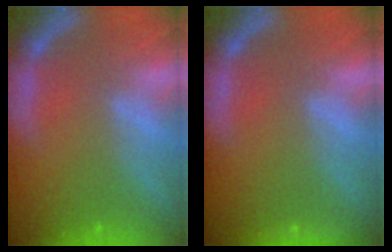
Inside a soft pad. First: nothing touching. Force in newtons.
{"total": 1.9}